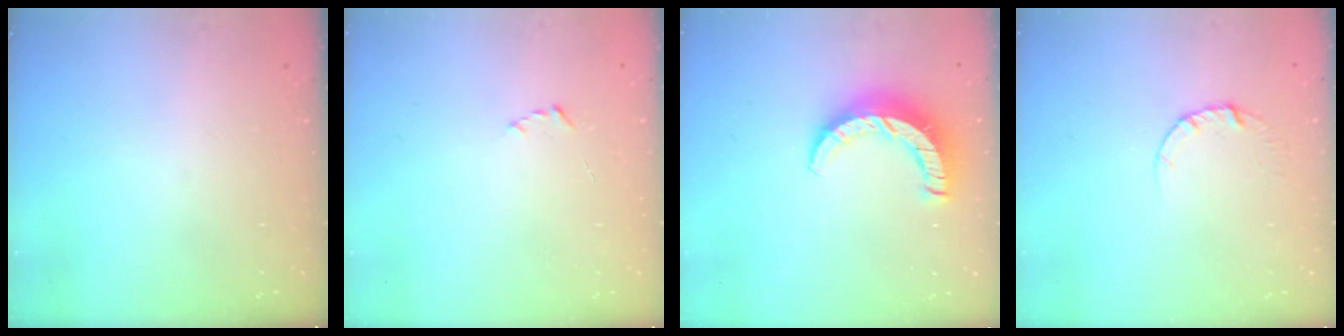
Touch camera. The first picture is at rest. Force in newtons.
{"total": 2.2, "press": 2.1, "slide": 0.3}
{"total": 9.4, "press": 9.4, "slide": 0.8}
{"total": 4.1, "press": 4.1, "slide": 0.4}